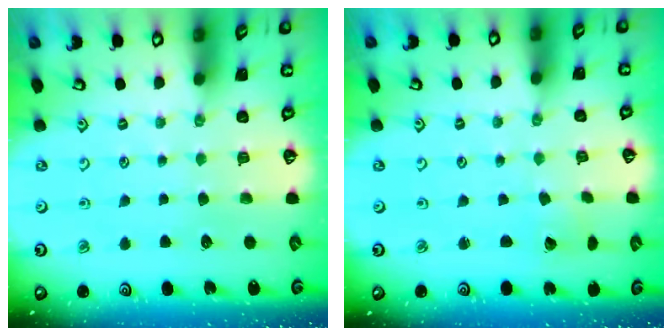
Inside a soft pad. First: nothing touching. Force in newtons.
{"total": 1.7, "press": 1.7, "slide": 0.1}